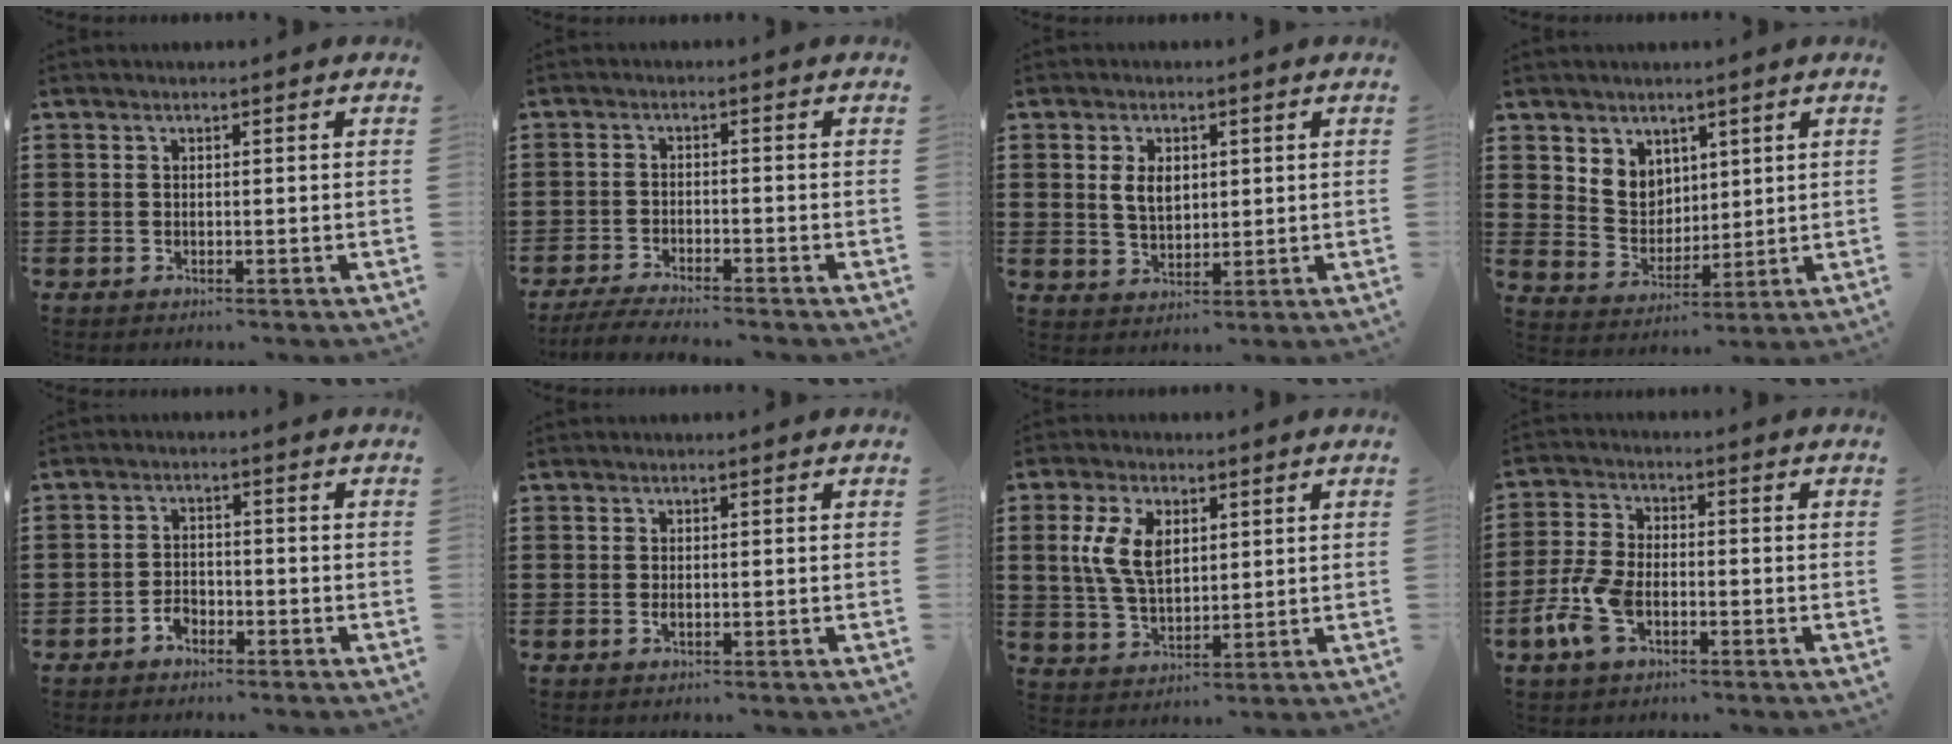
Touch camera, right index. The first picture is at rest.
{"total": 3.4, "force": [-3.3, -0.1, 0.7], "torque": [-0.017, -0.004, -0.069]}
{"total": 4.4, "force": [0.9, 2.9, 3.2], "torque": [-0.062, 0.010, 0.013]}
{"total": 5.8, "force": [3.6, 4.5, 0.4], "torque": [-0.029, -0.004, 0.068]}
{"total": 2.3, "force": [-1.8, 1.3, 0.6], "torque": [-0.017, 0.002, -0.037]}
{"total": 0.7, "force": [-0.1, 0.2, 0.6], "torque": [-0.012, -0.004, 0.000]}
{"total": 7.8, "force": [2.0, 4.6, 5.9], "torque": [-0.142, 0.010, 0.032]}
{"total": 7.5, "force": [-3.0, 3.8, 5.8], "torque": [-0.152, -0.011, -0.060]}